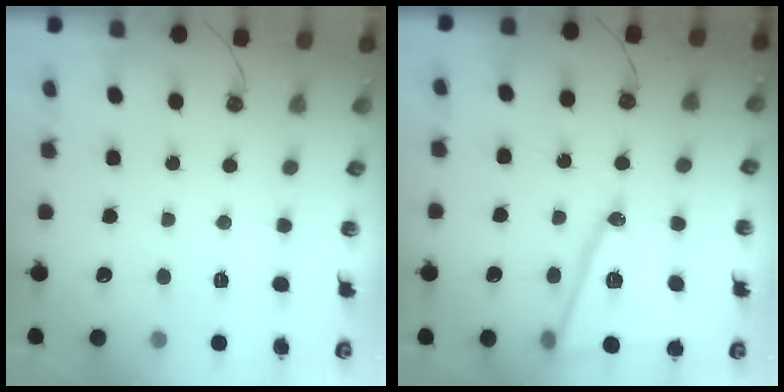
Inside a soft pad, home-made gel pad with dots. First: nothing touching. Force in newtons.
{"total": 18.6, "press": 18.2, "slide": 3.5}